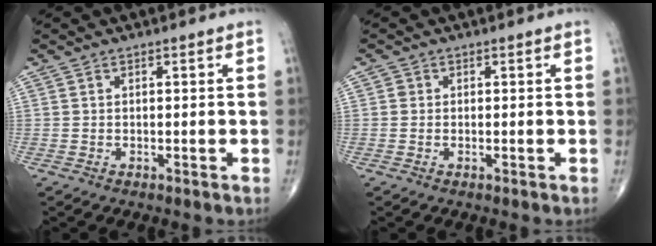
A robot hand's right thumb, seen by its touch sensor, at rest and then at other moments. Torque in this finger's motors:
{"motor_torque": [-0.06, 0.20, 0.14, 0.06, -0.01]}